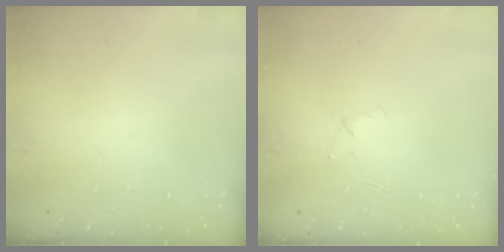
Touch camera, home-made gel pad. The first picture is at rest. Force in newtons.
{"total": 3.6, "press": 3.5, "slide": 0.9}